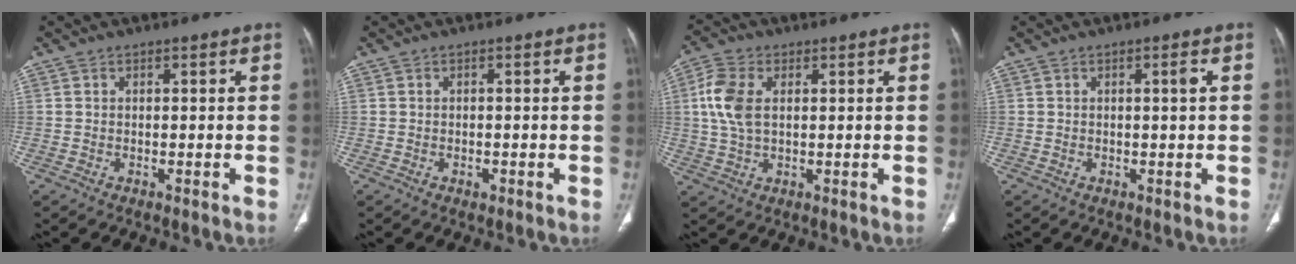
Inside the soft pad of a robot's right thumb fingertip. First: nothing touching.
{"total": 1.0, "force": [-0.4, 0.7, 0.5], "torque": [-0.005, 0.001, -0.005]}
{"total": 7.8, "force": [1.4, 4.6, 6.1], "torque": [-0.148, 0.010, 0.028]}
{"total": 1.5, "force": [0.1, 0.1, 1.4], "torque": [-0.027, 0.001, 0.002]}